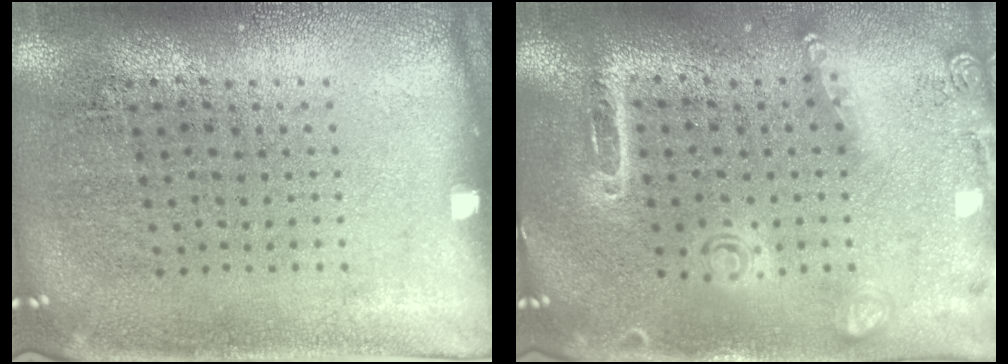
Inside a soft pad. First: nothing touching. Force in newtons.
{"total": 1.6, "press": 1.5, "slide": 0.6}